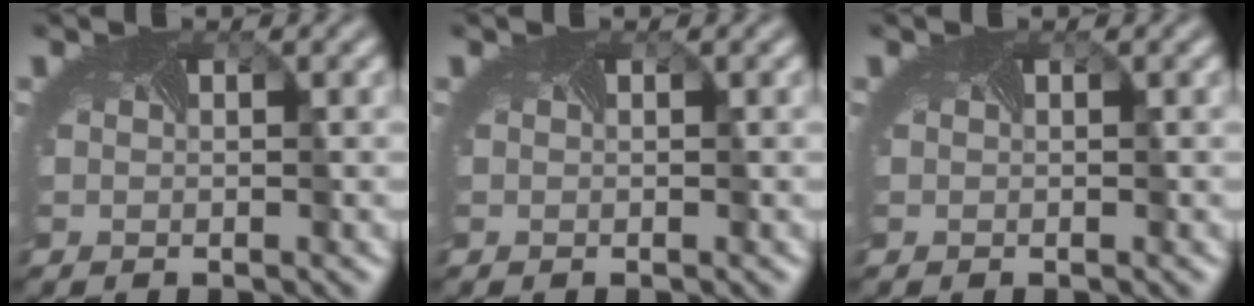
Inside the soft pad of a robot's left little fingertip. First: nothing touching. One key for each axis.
{"total": 0.0}
{"total": 0.0}